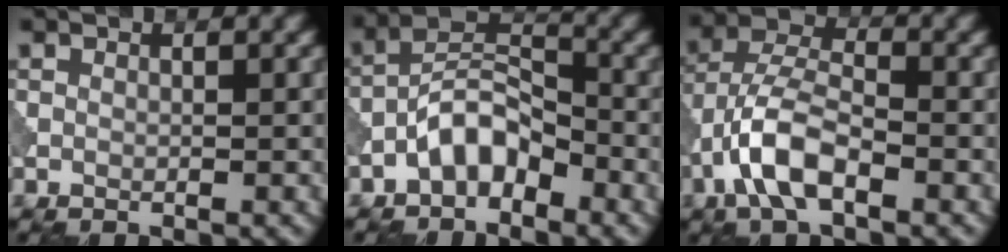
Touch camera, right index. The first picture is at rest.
{"total": 4.9, "force": [-2.9, 2.4, 3.2], "torque": [-0.048, 0.021, -0.060]}
{"total": 6.5, "force": [-3.0, 2.9, 5.0], "torque": [-0.098, 0.009, -0.064]}